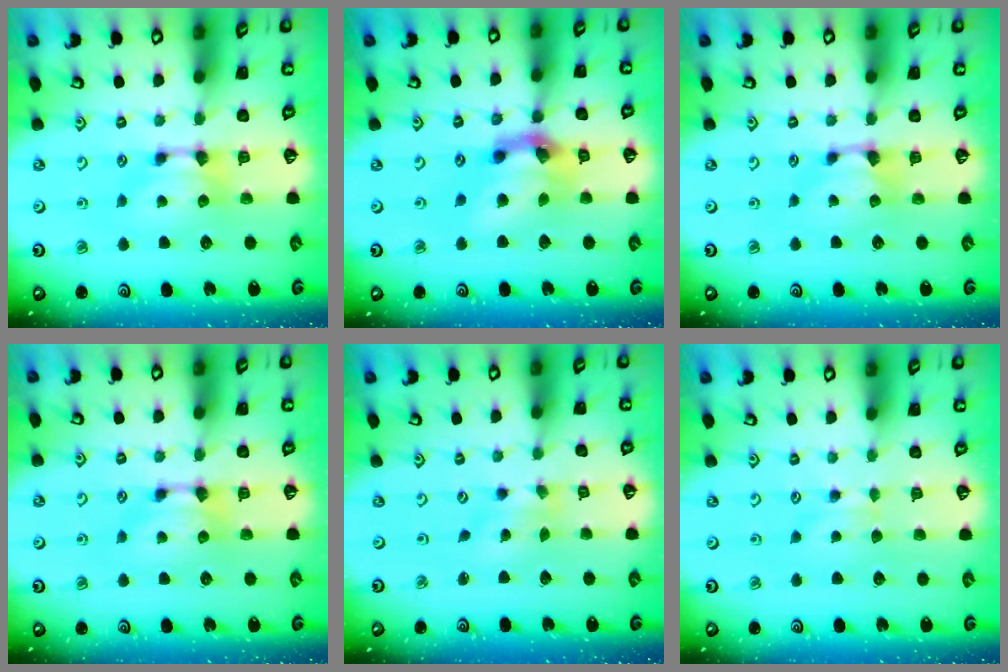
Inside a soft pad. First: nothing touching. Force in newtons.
{"total": 6.9, "press": 6.5, "slide": 2.5}
{"total": 0.8, "press": 0.2, "slide": 0.8}
{"total": 0.0}
{"total": 1.7, "press": 1.3, "slide": 1.0}
{"total": 2.4, "press": 2.4, "slide": 0.4}